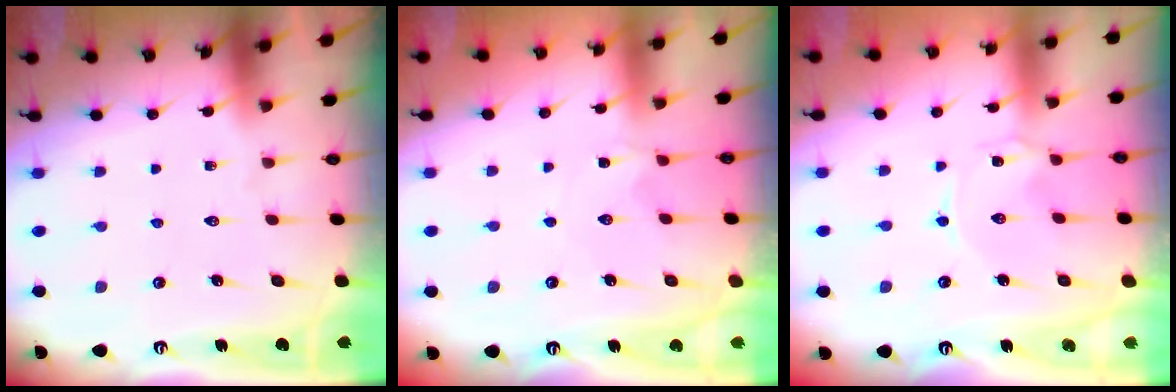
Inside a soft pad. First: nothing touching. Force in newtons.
{"total": 0.0}
{"total": 0.0}